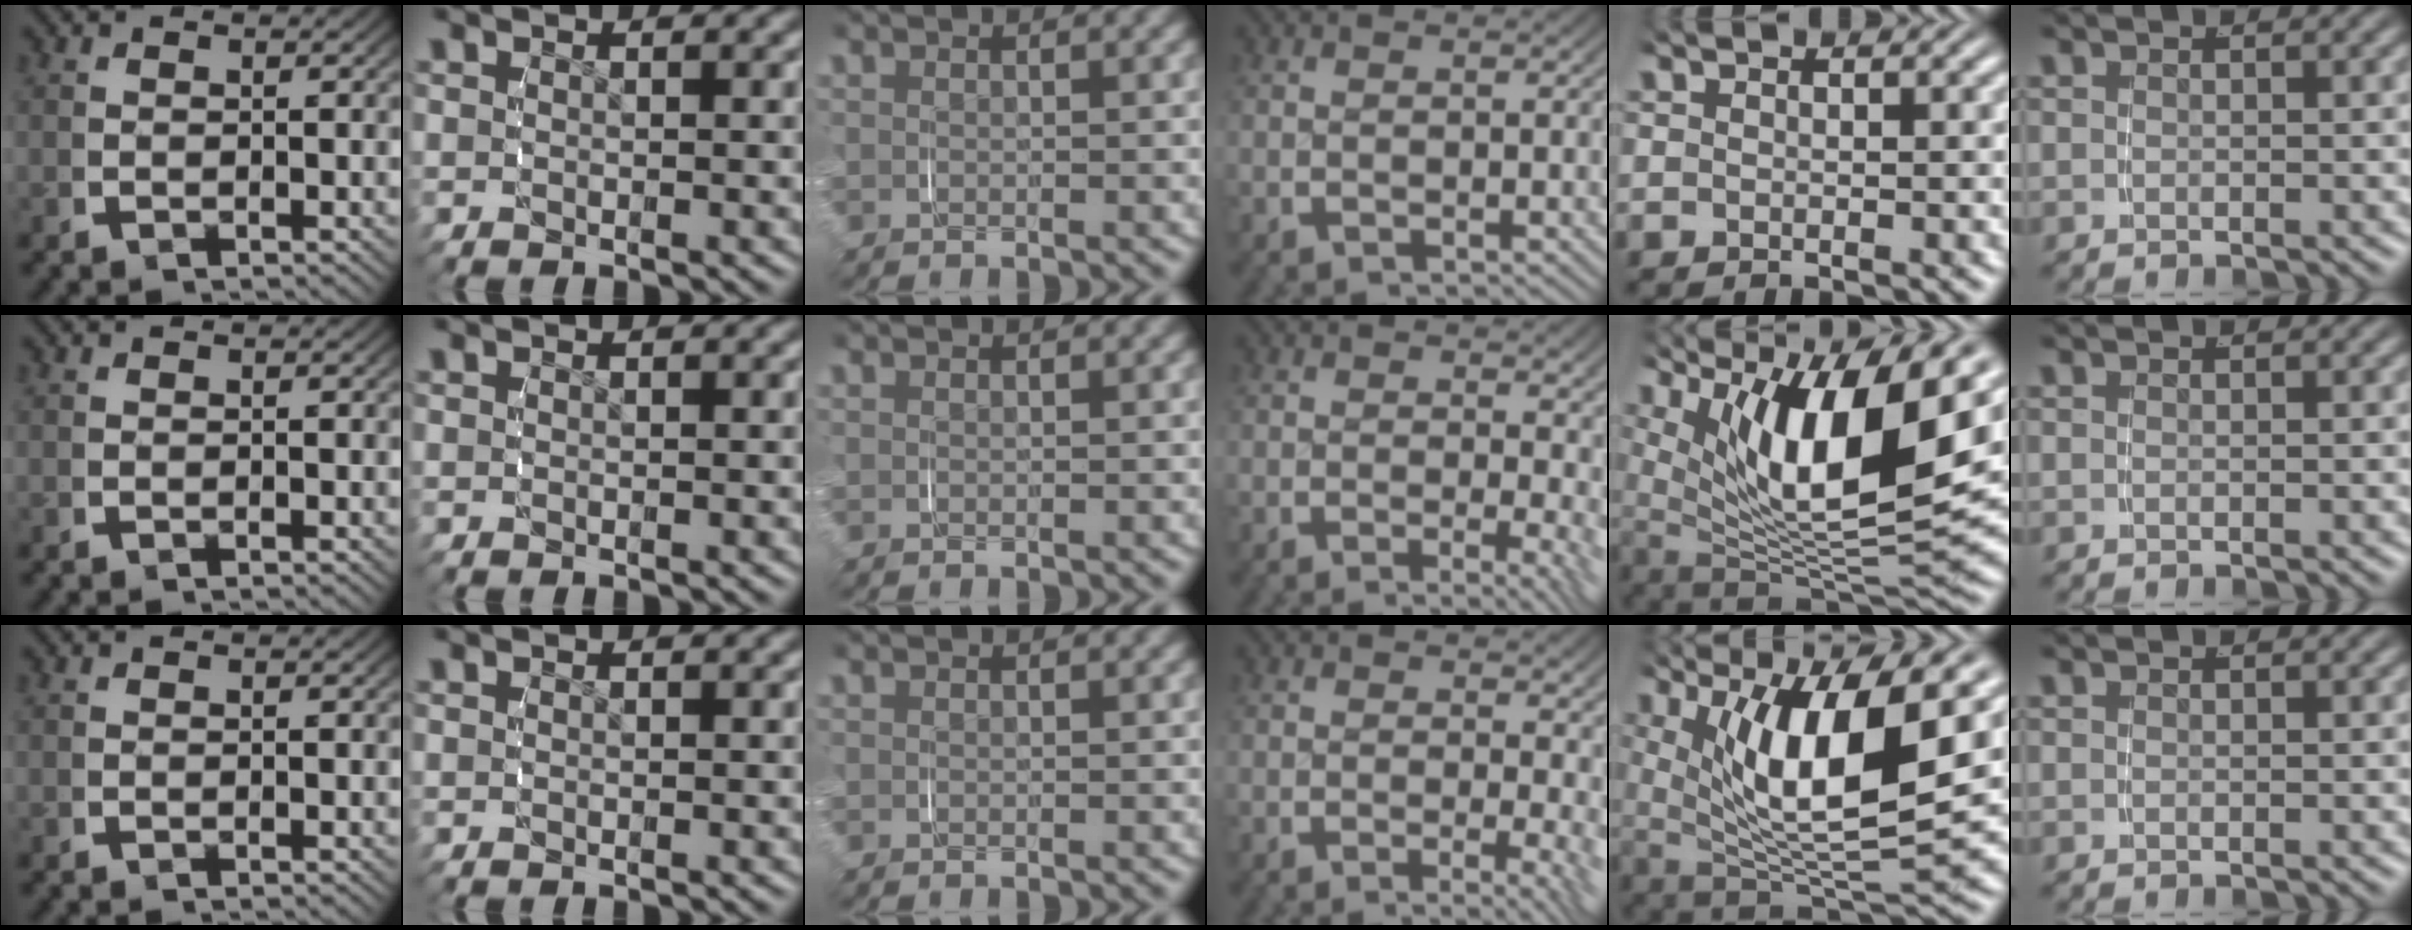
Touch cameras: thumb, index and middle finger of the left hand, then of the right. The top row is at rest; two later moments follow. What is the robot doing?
{"motion": "grasp_and_lifting", "object": "jewelry box"}